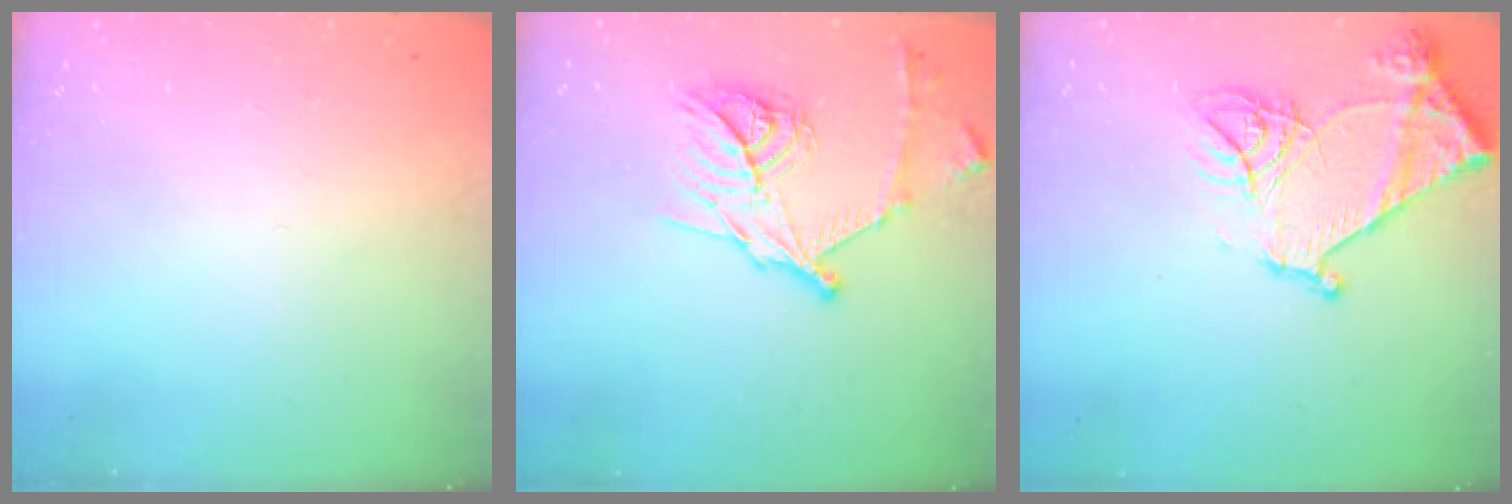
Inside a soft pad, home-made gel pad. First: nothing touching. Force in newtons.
{"total": 16.4, "press": 16.3, "slide": 1.0}
{"total": 14.8, "press": 14.7, "slide": 1.6}